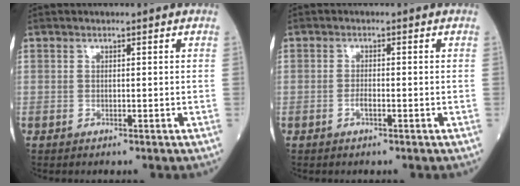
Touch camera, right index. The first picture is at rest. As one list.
[{"total": 1.4, "force": [-0.6, 0.3, 1.2], "torque": [-0.024, 0.001, -0.013]}]